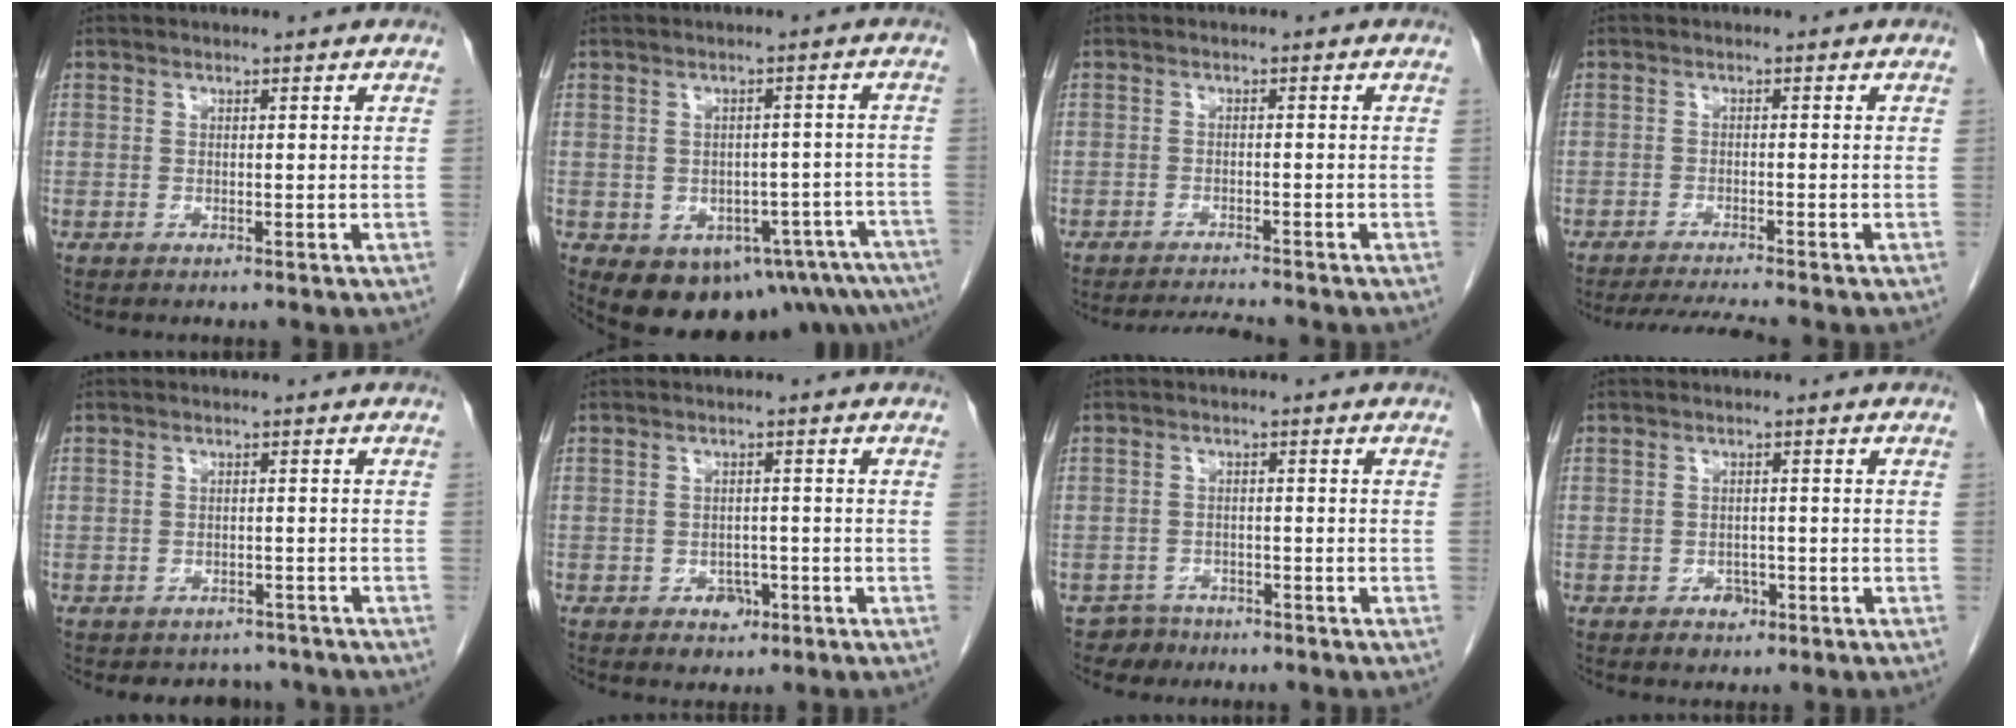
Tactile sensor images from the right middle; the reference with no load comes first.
{"total": 14.9, "force": [-10.1, 7.8, 7.7], "torque": [-0.074, 0.015, -0.110]}
{"total": 3.5, "force": [-3.4, -0.7, 0.6], "torque": [-0.016, -0.017, -0.053]}
{"total": 4.6, "force": [-4.1, -1.1, 1.6], "torque": [-0.030, -0.019, -0.070]}
{"total": 4.3, "force": [-3.8, 2.0, 0.0], "torque": [0.000, 0.008, -0.046]}
{"total": 3.0, "force": [-1.6, 2.2, 1.3], "torque": [-0.011, 0.006, -0.016]}
{"total": 3.4, "force": [-2.6, 2.1, -0.6], "torque": [0.008, 0.008, -0.040]}
{"total": 2.3, "force": [-1.3, 1.6, 0.9], "torque": [-0.010, 0.005, -0.013]}